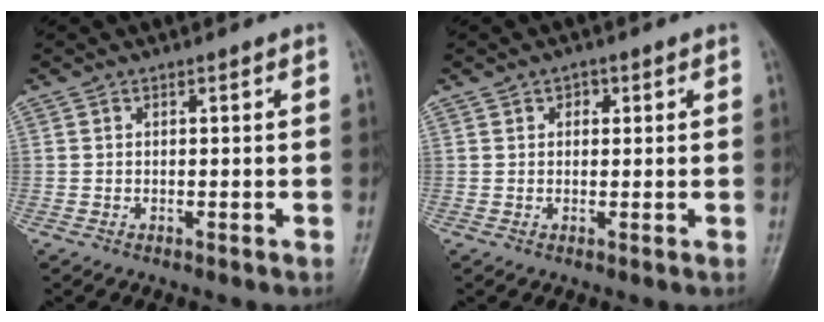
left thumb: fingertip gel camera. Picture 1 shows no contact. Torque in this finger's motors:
{"motor_torque": [-0.13, -0.03, -0.16, -0.06, -0.01]}